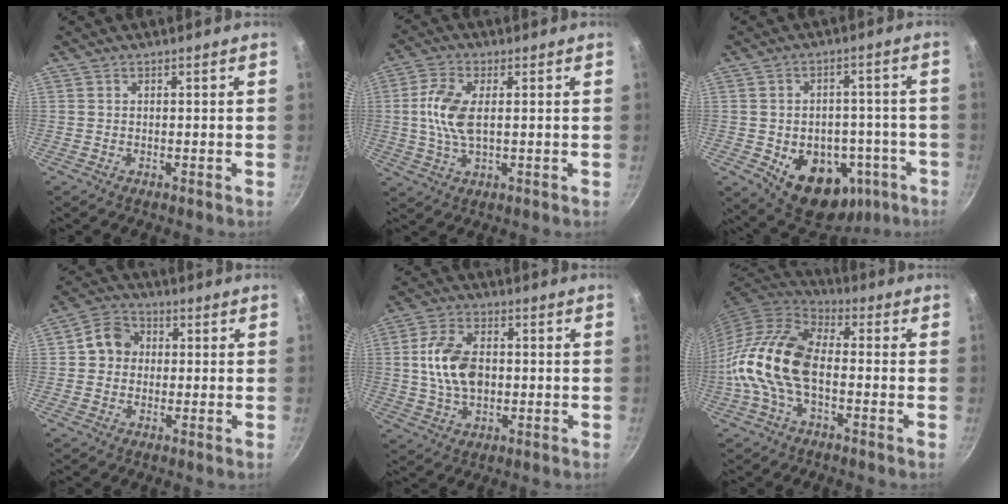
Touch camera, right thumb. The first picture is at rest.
{"total": 8.6, "force": [0.8, 4.2, 7.5], "torque": [-0.158, 0.005, 0.012]}
{"total": 17.7, "force": [-6.3, 12.7, 10.5], "torque": [-0.115, 0.028, -0.068]}
{"total": 6.8, "force": [0.7, 6.0, 3.2], "torque": [-0.022, 0.015, -0.004]}
{"total": 11.3, "force": [0.5, 7.1, 8.7], "torque": [-0.152, 0.012, 0.005]}
{"total": 14.7, "force": [-2.4, 8.3, 11.9], "torque": [-0.221, 0.034, -0.063]}